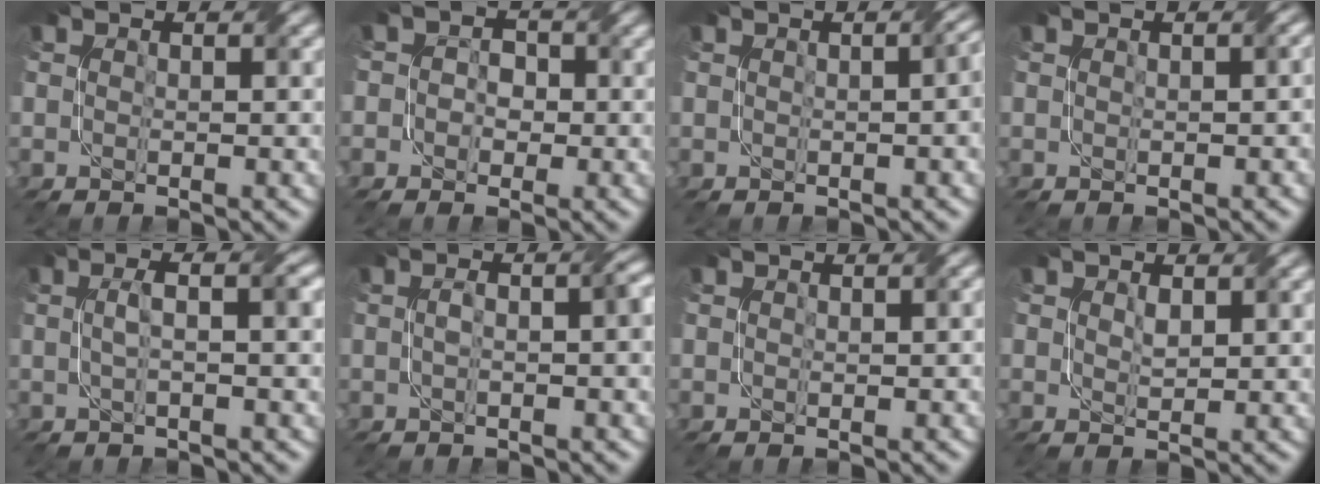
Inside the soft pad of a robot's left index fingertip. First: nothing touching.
{"total": 3.5, "force": [0.3, 3.2, 1.3], "torque": [0.007, 0.011, -0.029]}
{"total": 3.1, "force": [0.2, 1.2, 2.9], "torque": [-0.014, 0.012, 0.003]}
{"total": 1.3, "force": [0.3, 0.5, 1.1], "torque": [-0.010, 0.004, 0.003]}
{"total": 3.2, "force": [0.3, 1.0, 3.1], "torque": [-0.049, 0.013, 0.004]}
{"total": 2.8, "force": [-0.2, 0.9, 2.7], "torque": [-0.046, 0.007, -0.003]}
{"total": 0.0}
{"total": 1.2, "force": [0.6, 0.7, 0.8], "torque": [-0.016, -0.005, 0.017]}